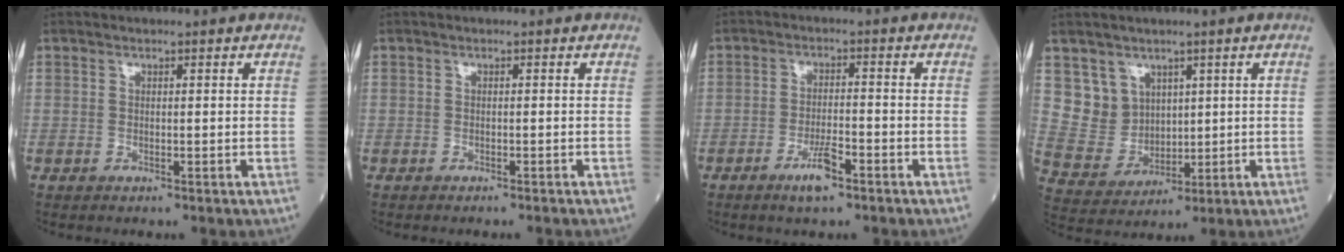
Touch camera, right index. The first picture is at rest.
{"total": 1.1, "force": [-1.1, -0.2, 0.3], "torque": [-0.003, 0.001, -0.014]}
{"total": 4.3, "force": [-2.7, 0.7, 3.2], "torque": [-0.060, -0.001, -0.048]}
{"total": 6.5, "force": [3.2, 5.6, 0.8], "torque": [-0.027, 0.011, 0.077]}